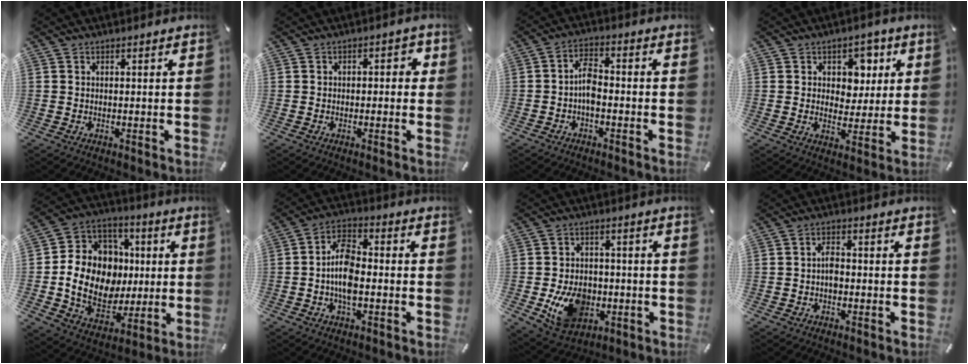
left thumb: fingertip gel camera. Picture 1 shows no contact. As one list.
[{"total": 2.1, "force": [-0.8, 1.4, 1.3], "torque": [-0.025, 0.011, -0.020]}, {"total": 5.5, "force": [-1.5, 2.8, 4.5], "torque": [-0.090, 0.010, -0.029]}, {"total": 7.7, "force": [2.5, 6.6, 3.0], "torque": [-0.028, -0.010, 0.039]}, {"total": 16.6, "force": [-0.6, 14.6, 8.0], "torque": [-0.156, -0.001, 0.004]}, {"total": 8.7, "force": [-1.8, 4.6, 7.2], "torque": [-0.131, 0.011, -0.033]}, {"total": 12.1, "force": [-2.9, 9.3, 7.1], "torque": [-0.130, 0.011, -0.048]}, {"total": 2.9, "force": [-0.7, 1.7, 2.2], "torque": [-0.042, 0.007, -0.013]}]